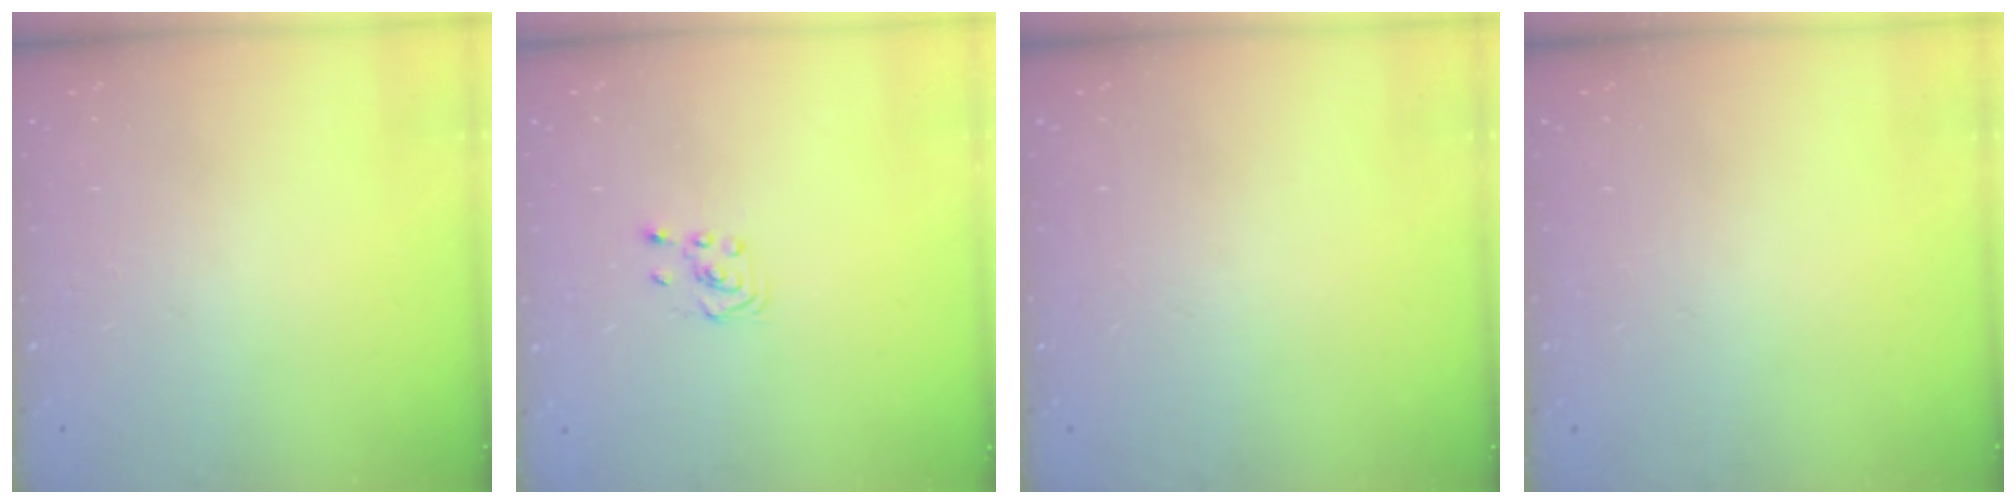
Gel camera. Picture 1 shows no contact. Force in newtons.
{"total": 1.9, "press": 1.8, "slide": 0.6}
{"total": 0.0}
{"total": 0.0}